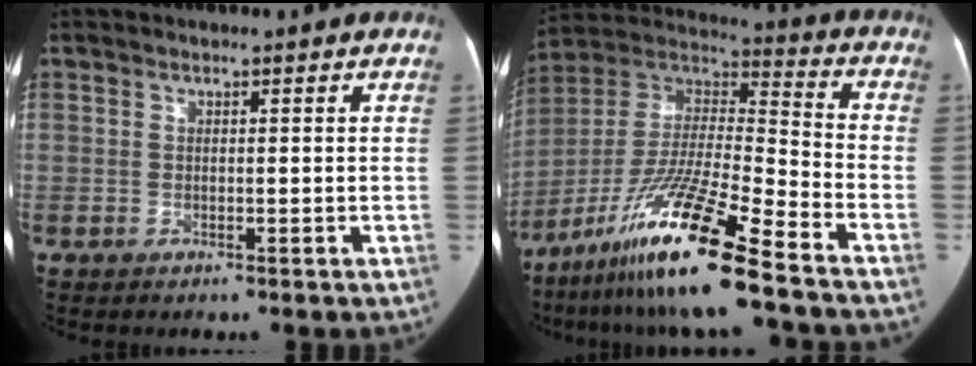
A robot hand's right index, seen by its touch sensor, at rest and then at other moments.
{"total": 18.4, "force": [-12.6, -0.2, 13.4], "torque": [-0.285, -0.024, -0.233]}